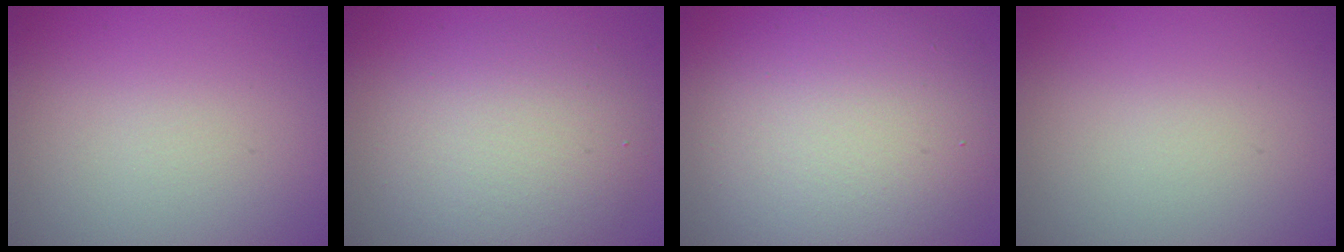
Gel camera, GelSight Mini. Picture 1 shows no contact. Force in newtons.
{"total": 5.5, "press": 5.5, "slide": 0.2}
{"total": 10.7, "press": 10.7, "slide": 0.5}
{"total": 0.0}